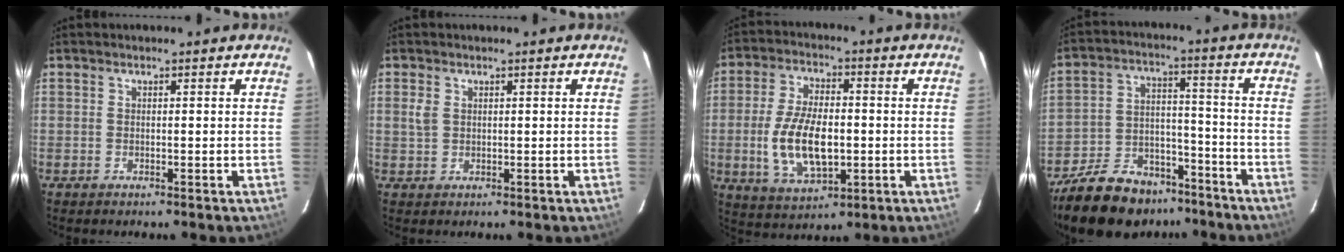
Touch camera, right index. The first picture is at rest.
{"total": 2.2, "force": [0.6, 1.6, 1.2], "torque": [-0.025, 0.004, 0.013]}
{"total": 13.3, "force": [-1.9, 6.5, 11.4], "torque": [-0.230, -0.004, -0.027]}
{"total": 21.0, "force": [-16.2, 10.1, 8.7], "torque": [-0.201, 0.020, -0.244]}